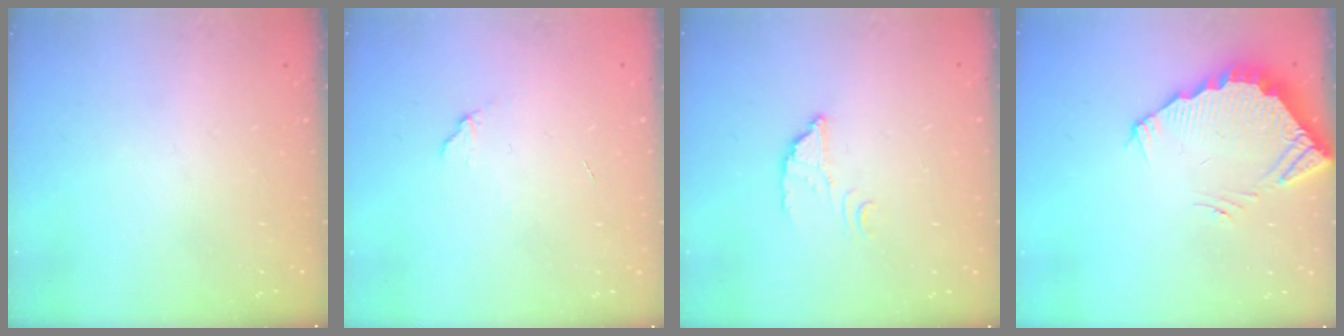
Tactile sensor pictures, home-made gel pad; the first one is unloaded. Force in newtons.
{"total": 5.5, "press": 5.4, "slide": 0.4}
{"total": 3.0, "press": 3.0, "slide": 0.2}
{"total": 3.8, "press": 3.8, "slide": 0.3}